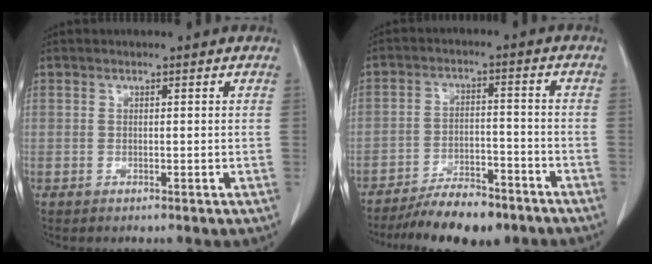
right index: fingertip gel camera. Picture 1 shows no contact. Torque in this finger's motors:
{"motor_torque": [0.29, -0.37, 0.56, 0.14]}